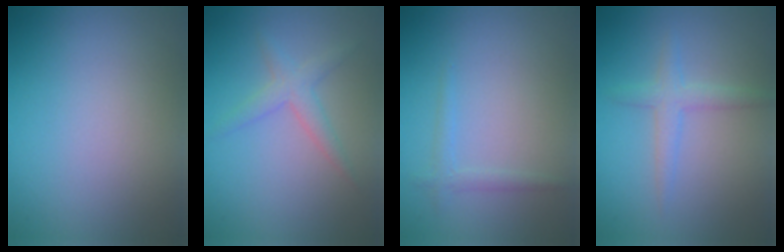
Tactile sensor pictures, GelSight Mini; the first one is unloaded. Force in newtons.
{"total": 2.1, "press": 2.1, "slide": 0.1}
{"total": 1.1, "press": 1.1, "slide": 0.1}
{"total": 2.0, "press": 2.0, "slide": 0.1}